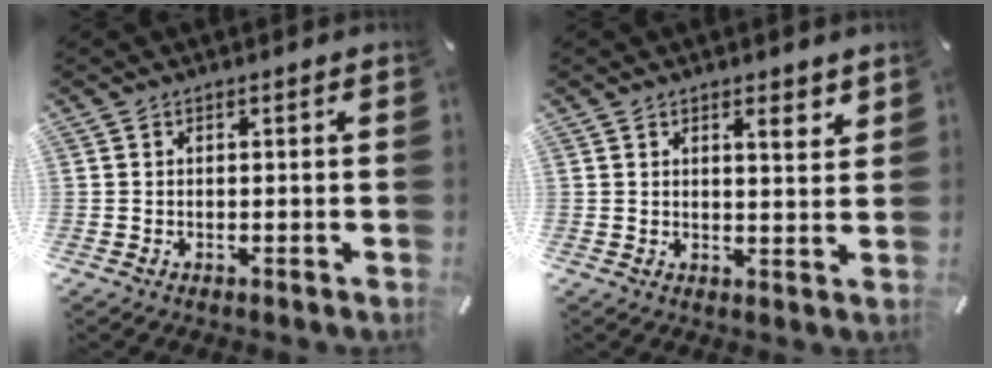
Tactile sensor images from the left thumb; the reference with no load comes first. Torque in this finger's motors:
{"motor_torque": [0.26, -0.27, 0.09, -0.11, 0.00]}